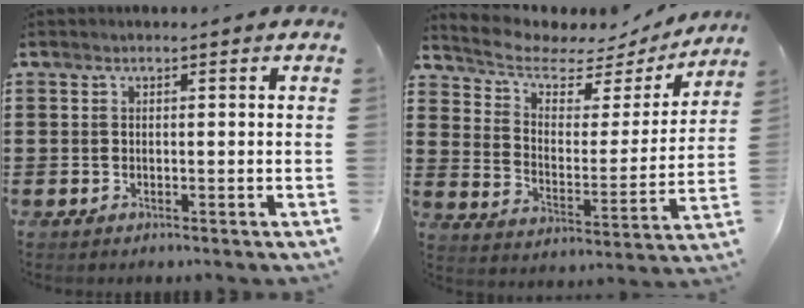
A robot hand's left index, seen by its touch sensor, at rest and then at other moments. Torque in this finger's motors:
{"motor_torque": [0.92, -1.22, 0.33, 0.04]}